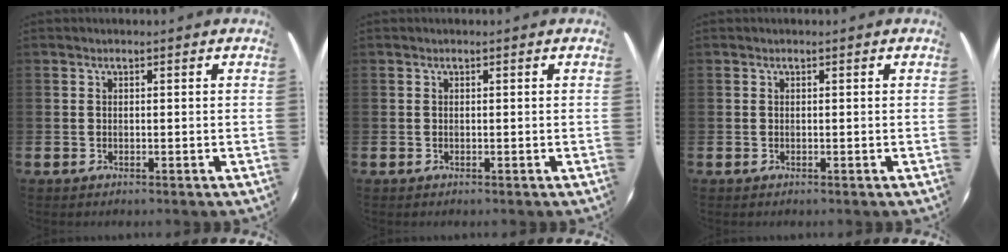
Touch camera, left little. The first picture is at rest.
{"total": 0.0}
{"total": 0.0}